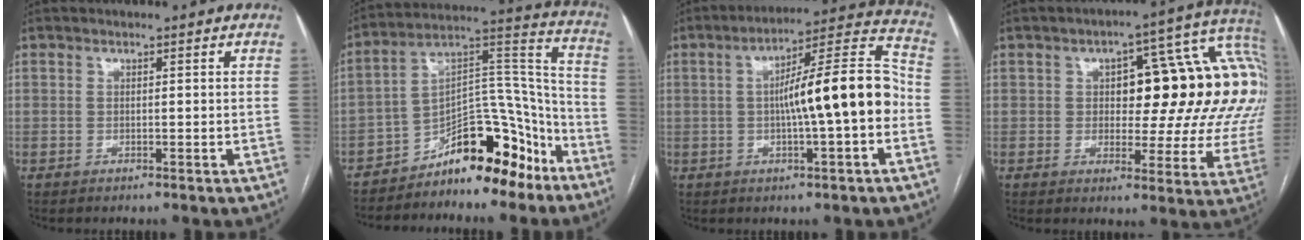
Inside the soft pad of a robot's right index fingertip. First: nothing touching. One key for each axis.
{"total": 14.8, "fx": -10.6, "fy": 5.7, "fz": 8.7, "tx": -0.126, "ty": 0.059, "tz": -0.172}
{"total": 14.2, "fx": -1.5, "fy": 1.2, "fz": 14.1, "tx": -0.217, "ty": 0.032, "tz": -0.025}
{"total": 21.2, "fx": 3.7, "fy": 7.8, "fz": 19.4, "tx": -0.201, "ty": 0.052, "tz": 0.052}